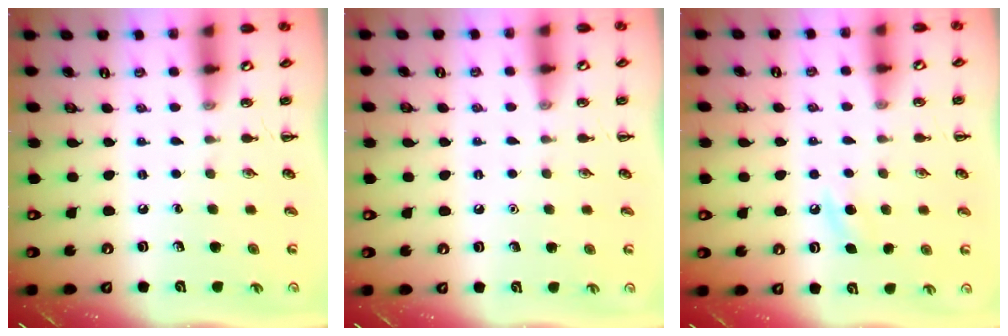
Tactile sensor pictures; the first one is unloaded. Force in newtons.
{"total": 1.5, "press": 1.5, "slide": 0.1}
{"total": 5.5, "press": 5.3, "slide": 1.7}